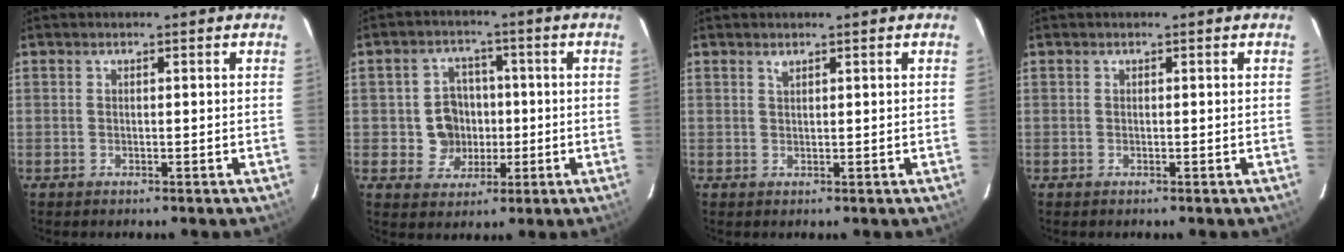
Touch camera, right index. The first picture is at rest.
{"total": 6.9, "force": [-0.7, 6.6, 1.8], "torque": [-0.043, 0.014, -0.005]}
{"total": 0.7, "force": [0.6, 0.2, 0.4], "torque": [-0.006, 0.001, 0.012]}
{"total": 0.0}